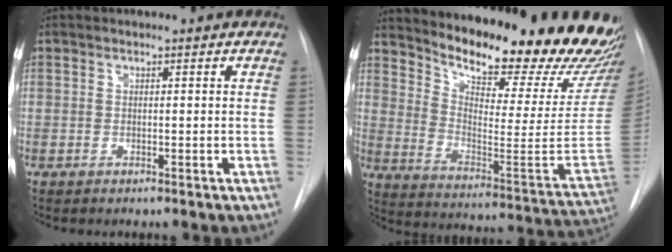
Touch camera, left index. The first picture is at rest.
{"total": 28.5, "force": [25.2, 5.0, 12.3], "torque": [-0.198, -0.105, 0.323]}